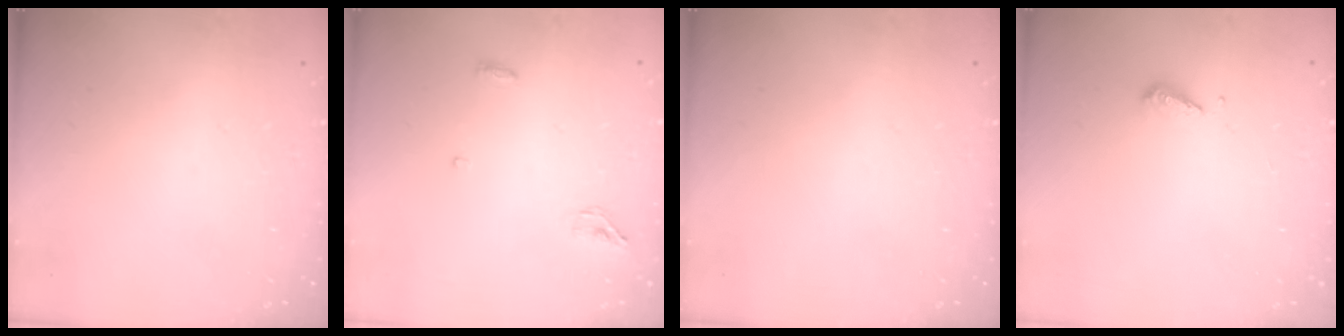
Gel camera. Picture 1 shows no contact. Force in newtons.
{"total": 3.8, "press": 3.5, "slide": 1.4}
{"total": 0.0}
{"total": 3.9, "press": 3.9, "slide": 0.4}